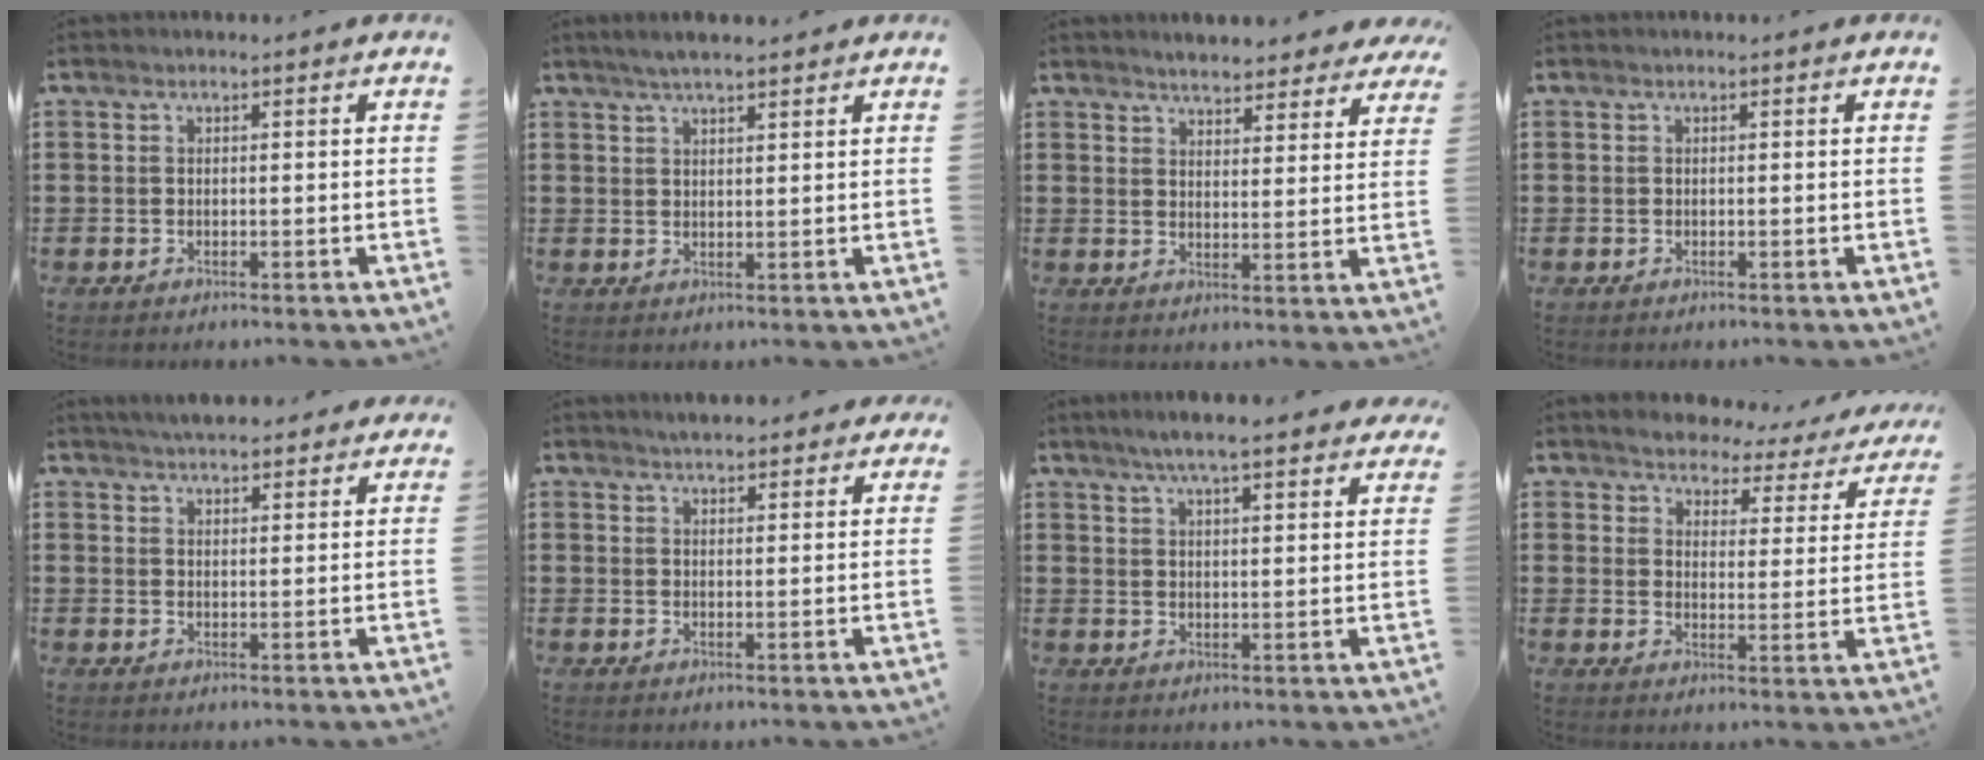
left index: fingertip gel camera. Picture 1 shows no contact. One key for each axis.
{"total": 2.9, "fx": 2.3, "fy": 0.4, "fz": 1.7, "tx": -0.036, "ty": 0.005, "tz": 0.042}
{"total": 4.3, "fx": 4.2, "fy": 0.4, "fz": 0.7, "tx": -0.030, "ty": -0.014, "tz": 0.077}
{"total": 0.0}
{"total": 3.9, "fx": 3.7, "fy": 0.6, "fz": 0.9, "tx": -0.026, "ty": -0.003, "tz": 0.070}
{"total": 2.8, "fx": 2.7, "fy": 0.4, "fz": 0.6, "tx": -0.018, "ty": -0.001, "tz": 0.051}
{"total": 5.4, "fx": 4.7, "fy": 0.3, "fz": 2.7, "tx": -0.066, "ty": -0.011, "tz": 0.081}
{"total": 3.4, "fx": 3.4, "fy": 0.4, "fz": 0.2, "tx": -0.028, "ty": -0.025, "tz": 0.053}